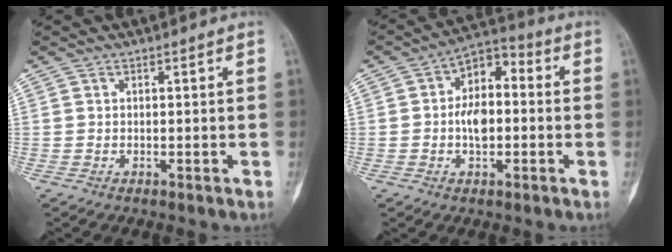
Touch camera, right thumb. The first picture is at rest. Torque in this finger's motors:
{"motor_torque": [1.18, 1.19, 0.47, -0.41, 0.02]}